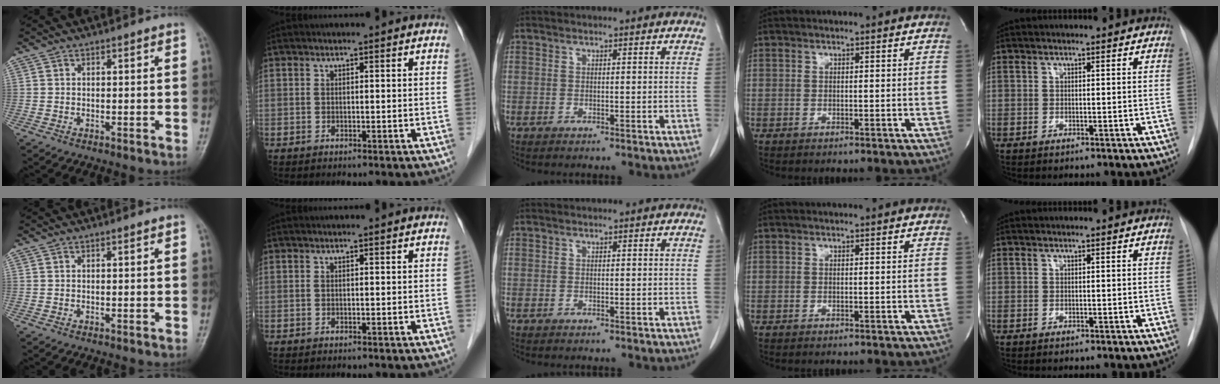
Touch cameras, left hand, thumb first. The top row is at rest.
{}